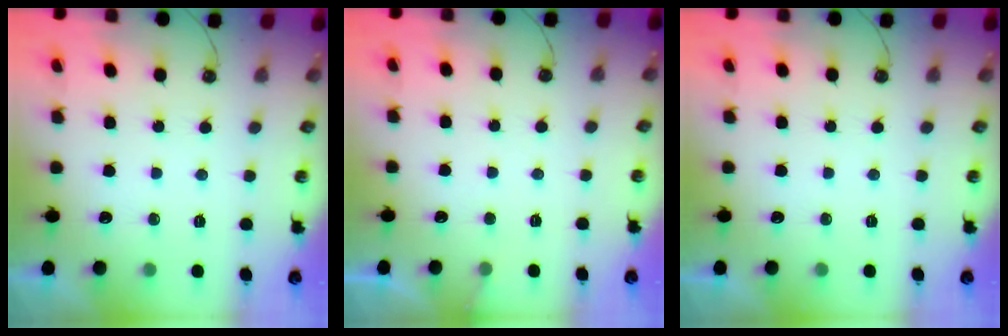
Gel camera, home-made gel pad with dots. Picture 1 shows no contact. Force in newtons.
{"total": 4.6, "press": 4.6, "slide": 0.3}
{"total": 0.0}